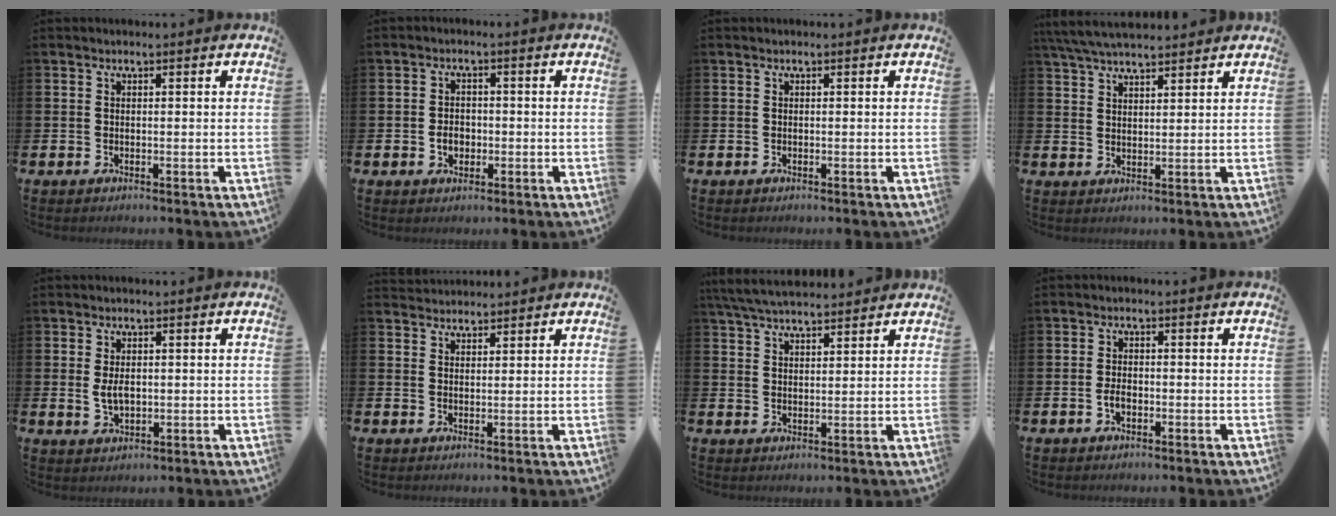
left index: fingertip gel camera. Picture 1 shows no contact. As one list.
[{"total": 2.6, "force": [-0.7, 2.0, 1.5], "torque": [-0.015, -0.001, -0.019]}, {"total": 0.0}, {"total": 5.4, "force": [5.1, 0.9, 1.7], "torque": [-0.050, -0.012, 0.095]}, {"total": 2.8, "force": [0.2, 1.7, 2.2], "torque": [-0.030, 0.000, -0.001]}, {"total": 2.3, "force": [2.3, 0.5, -0.1], "torque": [0.001, -0.008, 0.042]}, {"total": 5.3, "force": [5.0, 0.9, 1.5], "torque": [-0.047, -0.015, 0.094]}, {"total": 1.9, "force": [-0.6, 1.1, 1.4], "torque": [-0.020, 0.000, -0.014]}]